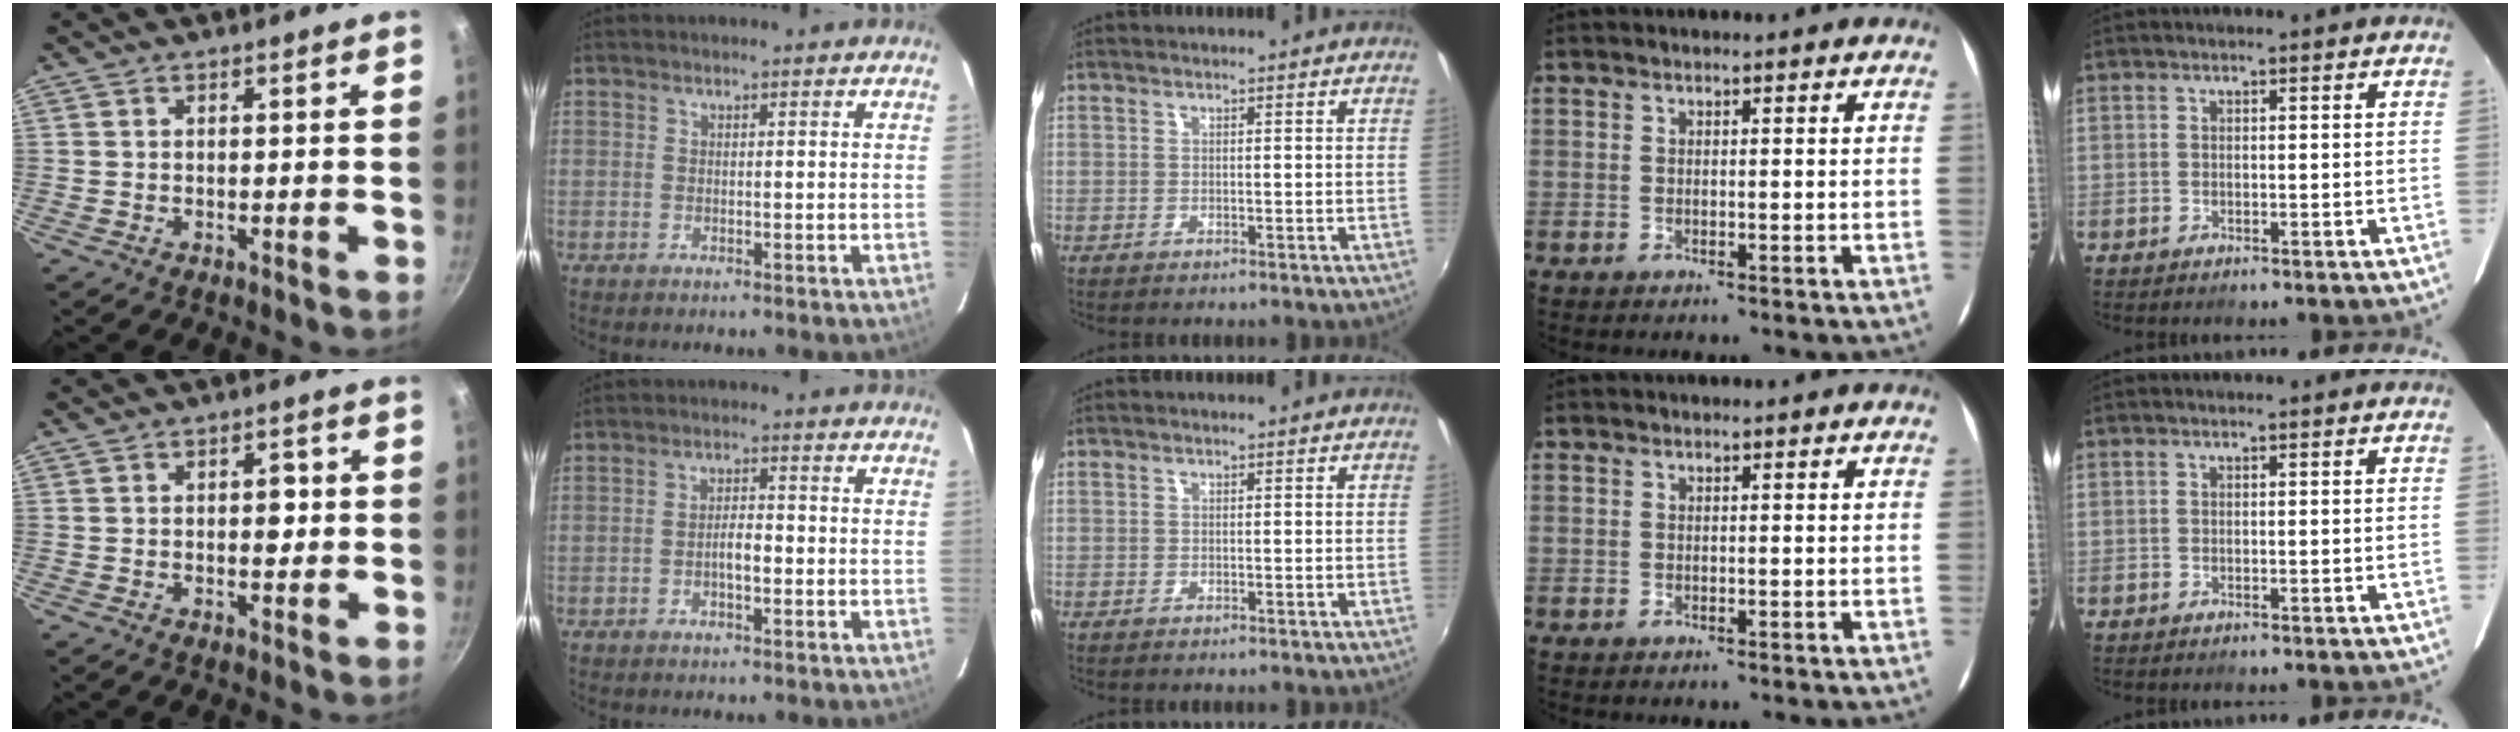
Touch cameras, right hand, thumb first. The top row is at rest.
{"thumb": {"total": 2.9, "force": [0.2, 1.8, 2.3], "torque": [-0.020, 0.002, 0.002]}, "index": {"total": 2.7, "force": [-1.2, 0.8, 2.3], "torque": [-0.047, 0.006, -0.019]}}